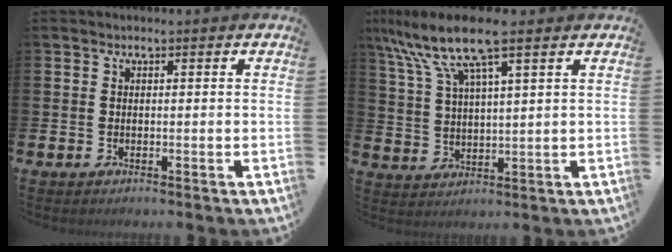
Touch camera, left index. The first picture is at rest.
{"total": 9.7, "force": [7.3, 1.6, 6.3], "torque": [-0.148, -0.015, 0.130]}